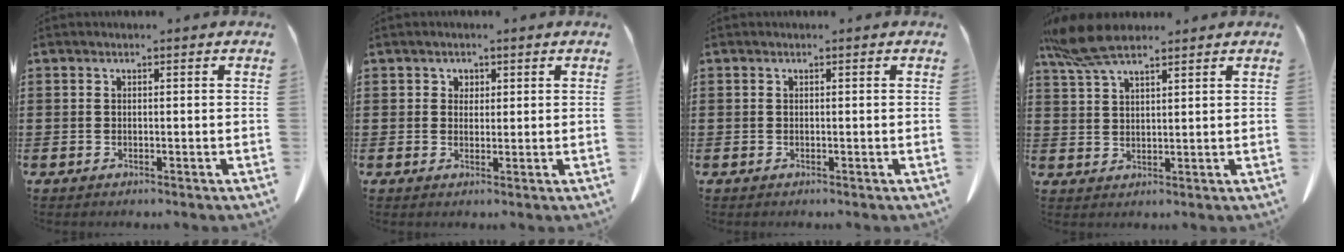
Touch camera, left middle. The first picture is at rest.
{"total": 1.4, "force": [0.9, 1.0, 0.2], "torque": [0.000, -0.001, 0.017]}
{"total": 0.0}
{"total": 7.4, "force": [5.5, 1.8, 4.5], "torque": [-0.108, -0.007, 0.103]}